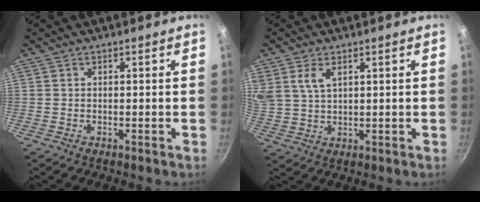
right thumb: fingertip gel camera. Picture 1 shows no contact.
{"total": 6.7, "force": [3.0, 3.9, 4.6], "torque": [-0.099, -0.003, 0.068]}